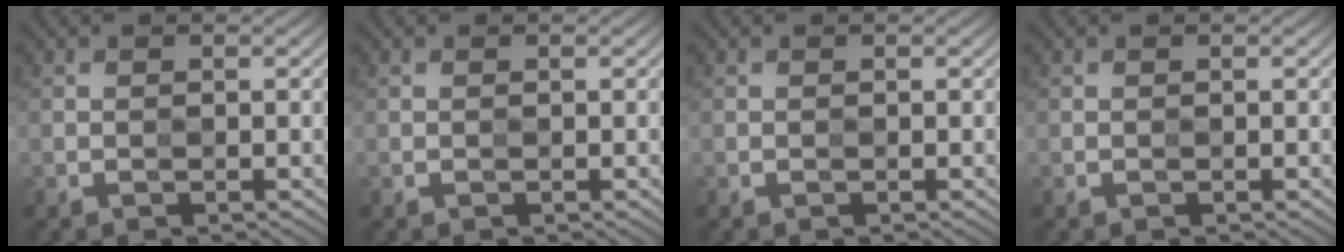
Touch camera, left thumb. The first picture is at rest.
{"total": 0.0}
{"total": 0.0}
{"total": 2.1, "force": [1.5, -0.8, -1.2], "torque": [0.029, 0.012, 0.017]}